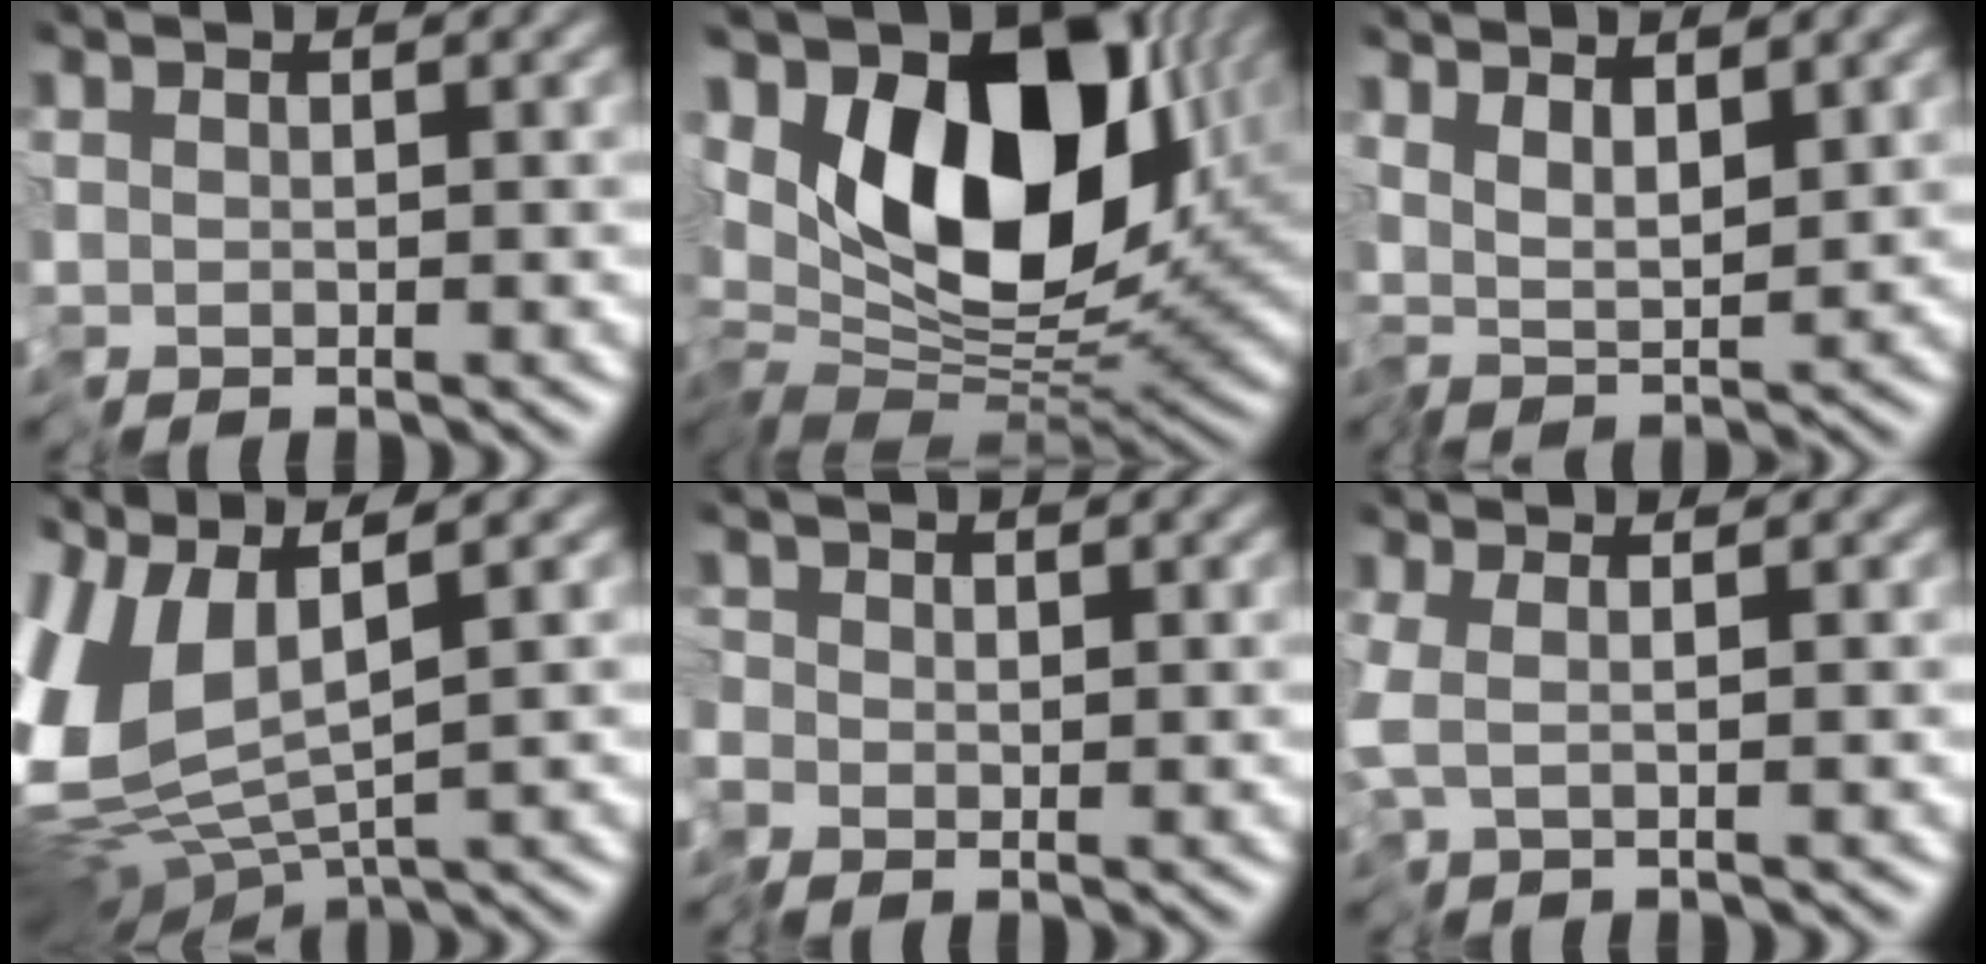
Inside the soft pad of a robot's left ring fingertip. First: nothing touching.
{"total": 13.0, "force": [2.1, 7.4, 10.5], "torque": [-0.148, 0.003, 0.018]}
{"total": 3.1, "force": [1.3, 1.2, 2.5], "torque": [-0.057, -0.004, 0.019]}
{"total": 10.9, "force": [1.5, 5.6, 9.2], "torque": [-0.236, -0.004, 0.038]}
{"total": 2.1, "force": [-0.7, 1.9, 0.7], "torque": [-0.023, -0.006, -0.017]}
{"total": 1.5, "force": [-0.5, 0.5, 1.3], "torque": [-0.026, -0.001, -0.009]}